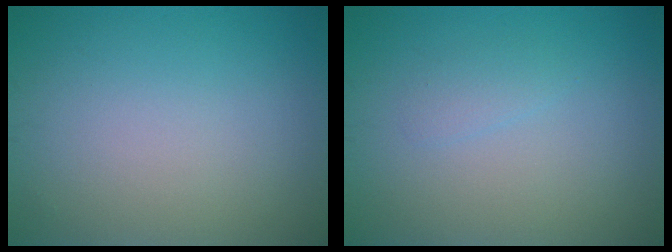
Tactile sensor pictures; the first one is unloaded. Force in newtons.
{"total": 1.0, "press": 1.0, "slide": 0.1}